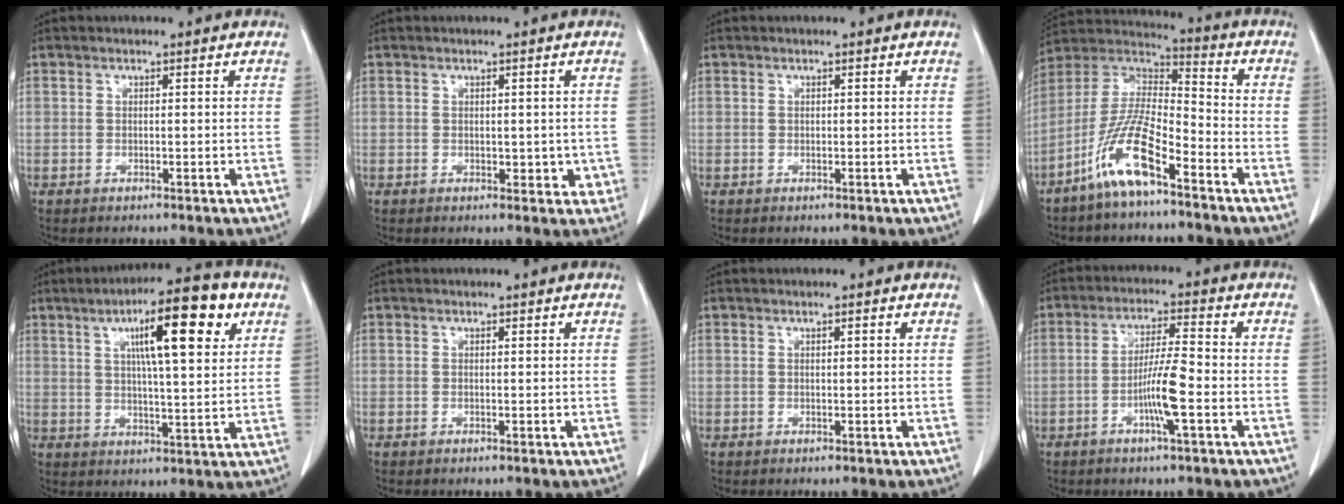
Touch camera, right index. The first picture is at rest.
{"total": 2.9, "force": [-0.2, 1.9, 2.2], "torque": [-0.016, 0.002, 0.002]}
{"total": 0.0}
{"total": 12.2, "force": [-7.2, 2.3, 9.6], "torque": [-0.199, -0.002, -0.143]}
{"total": 14.0, "force": [6.0, 2.1, 12.5], "torque": [-0.195, 0.014, 0.087]}
{"total": 0.0}
{"total": 0.5, "force": [0.3, 0.0, 0.5], "torque": [-0.008, 0.001, 0.004]}
{"total": 6.7, "force": [-2.2, -0.1, 6.3], "torque": [-0.124, -0.001, -0.043]}